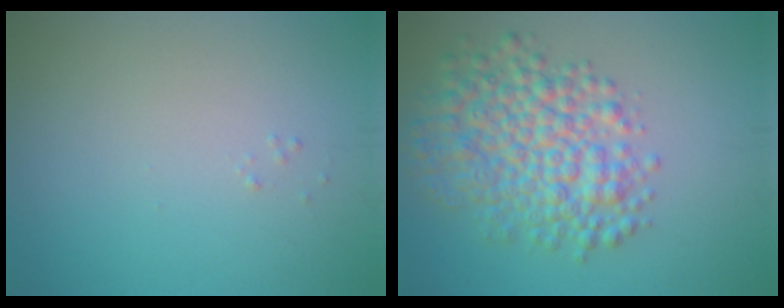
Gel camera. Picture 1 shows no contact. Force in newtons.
{"total": 7.0, "press": 7.0, "slide": 0.2}